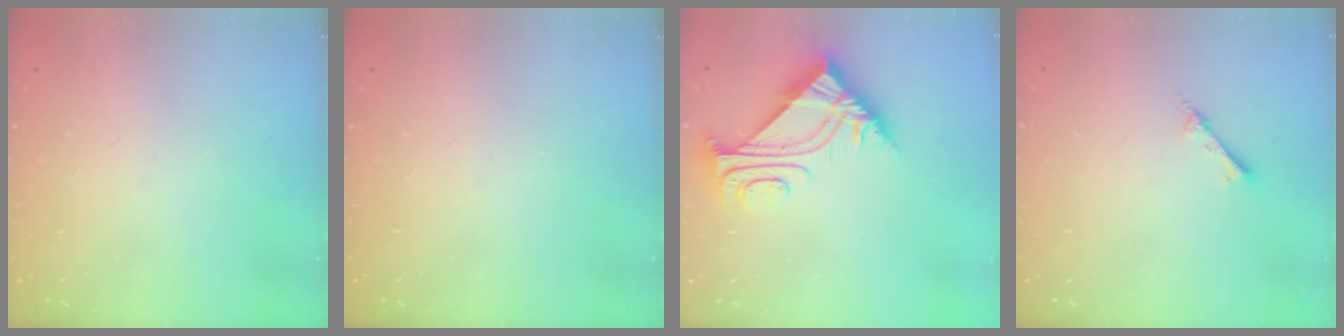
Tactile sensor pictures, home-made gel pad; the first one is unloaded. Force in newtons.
{"total": 0.0}
{"total": 7.0, "press": 7.0, "slide": 0.7}
{"total": 1.5, "press": 1.4, "slide": 0.2}